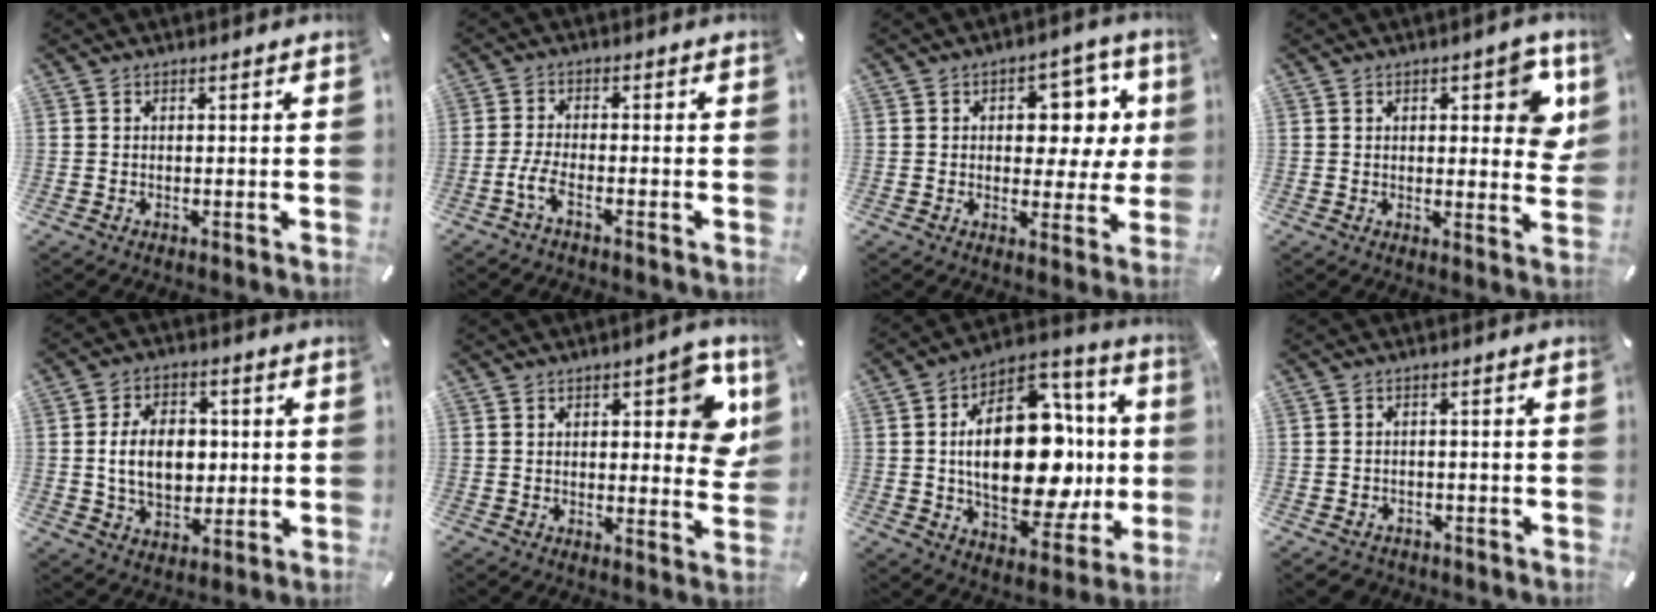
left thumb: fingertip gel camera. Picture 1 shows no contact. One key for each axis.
{"total": 4.4, "fx": -2.6, "fy": 1.1, "fz": 3.4, "tx": -0.083, "ty": -0.003, "tz": -0.051}
{"total": 10.5, "fx": 3.4, "fy": 7.1, "fz": 7.0, "tx": -0.078, "ty": -0.017, "tz": 0.054}
{"total": 9.3, "fx": 3.4, "fy": 4.4, "fz": 7.5, "tx": -0.081, "ty": -0.012, "tz": 0.052}
{"total": 11.6, "fx": 0.5, "fy": 8.3, "fz": 8.1, "tx": -0.151, "ty": 0.009, "tz": 0.009}
{"total": 11.1, "fx": 3.9, "fy": 5.0, "fz": 9.2, "tx": -0.109, "ty": -0.012, "tz": 0.063}
{"total": 27.3, "fx": 0.6, "fy": 15.3, "fz": 22.7, "tx": -0.373, "ty": -0.009, "tz": 0.019}
{"total": 2.6, "fx": -1.9, "fy": 1.7, "fz": 0.6, "tx": -0.018, "ty": 0.008, "tz": -0.040}